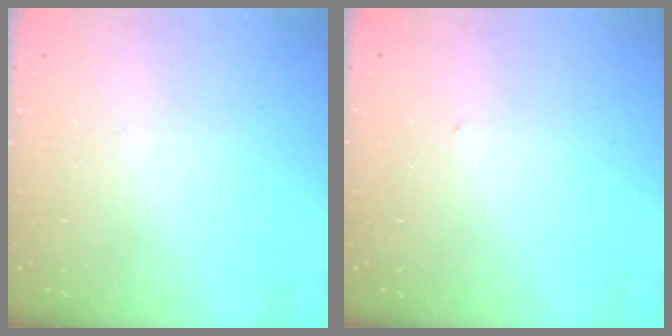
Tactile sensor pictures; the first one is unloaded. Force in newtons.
{"total": 0.6, "press": 0.6, "slide": 0.1}